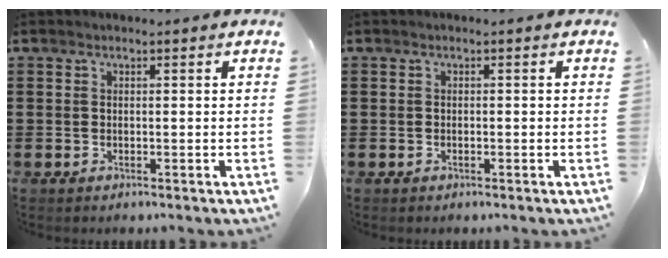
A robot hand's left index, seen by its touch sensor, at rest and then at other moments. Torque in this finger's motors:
{"motor_torque": [-0.04, 0.12, 0.04, 0.00]}